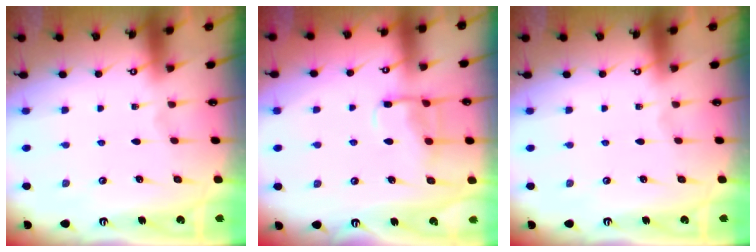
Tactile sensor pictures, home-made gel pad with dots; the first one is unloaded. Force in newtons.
{"total": 10.5, "press": 10.4, "slide": 0.9}
{"total": 0.0}